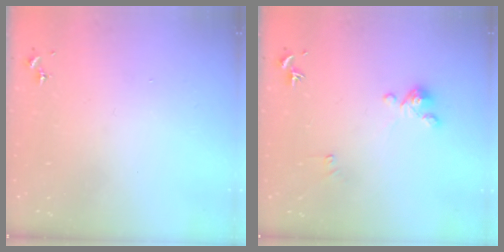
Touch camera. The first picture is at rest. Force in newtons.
{"total": 0.0}